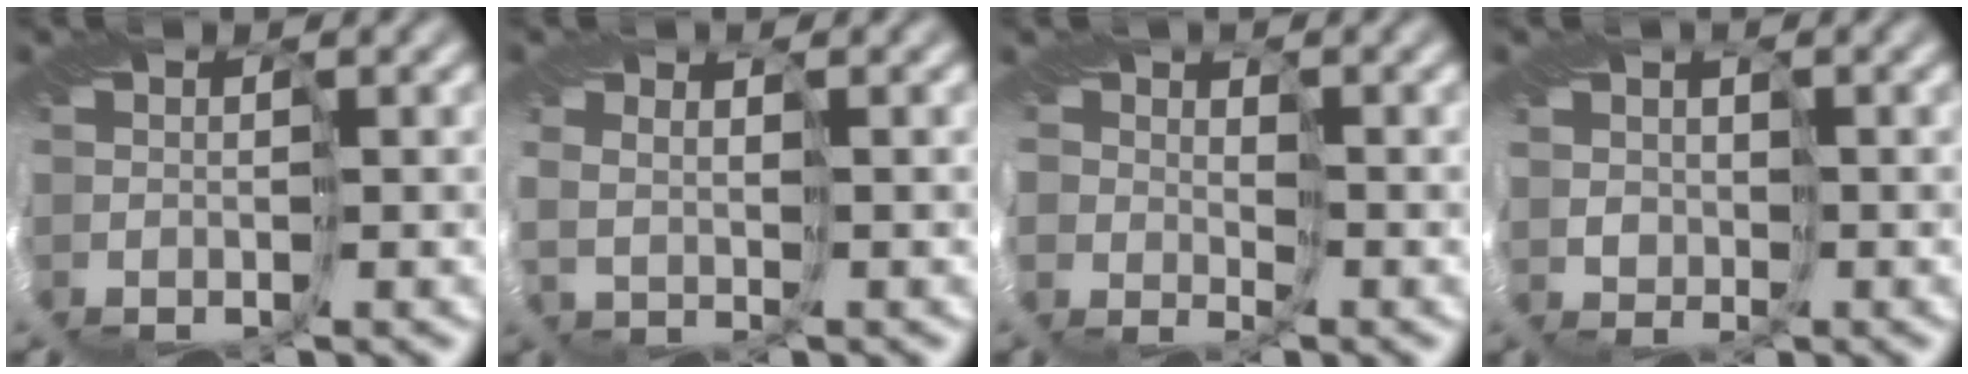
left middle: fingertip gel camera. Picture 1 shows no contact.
{"total": 2.3, "force": [2.1, -0.5, -0.9], "torque": [0.010, 0.011, 0.026]}
{"total": 1.8, "force": [0.8, 1.5, -0.2], "torque": [-0.012, -0.007, 0.026]}
{"total": 2.3, "force": [1.4, -0.1, -1.9], "torque": [0.023, 0.005, 0.027]}